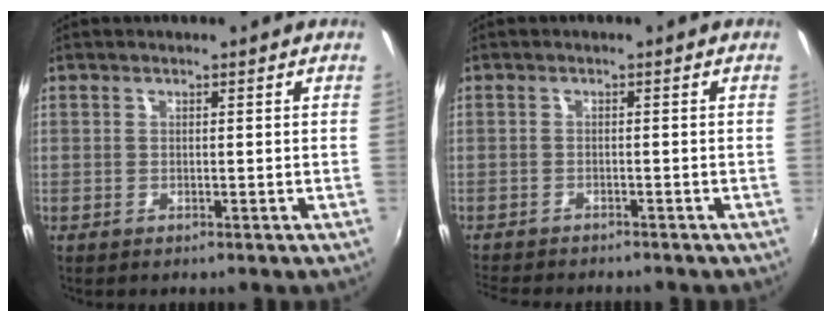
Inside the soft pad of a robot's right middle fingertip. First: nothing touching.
{"total": 6.0, "force": [-5.6, 0.9, 2.0], "torque": [-0.055, -0.019, -0.092]}